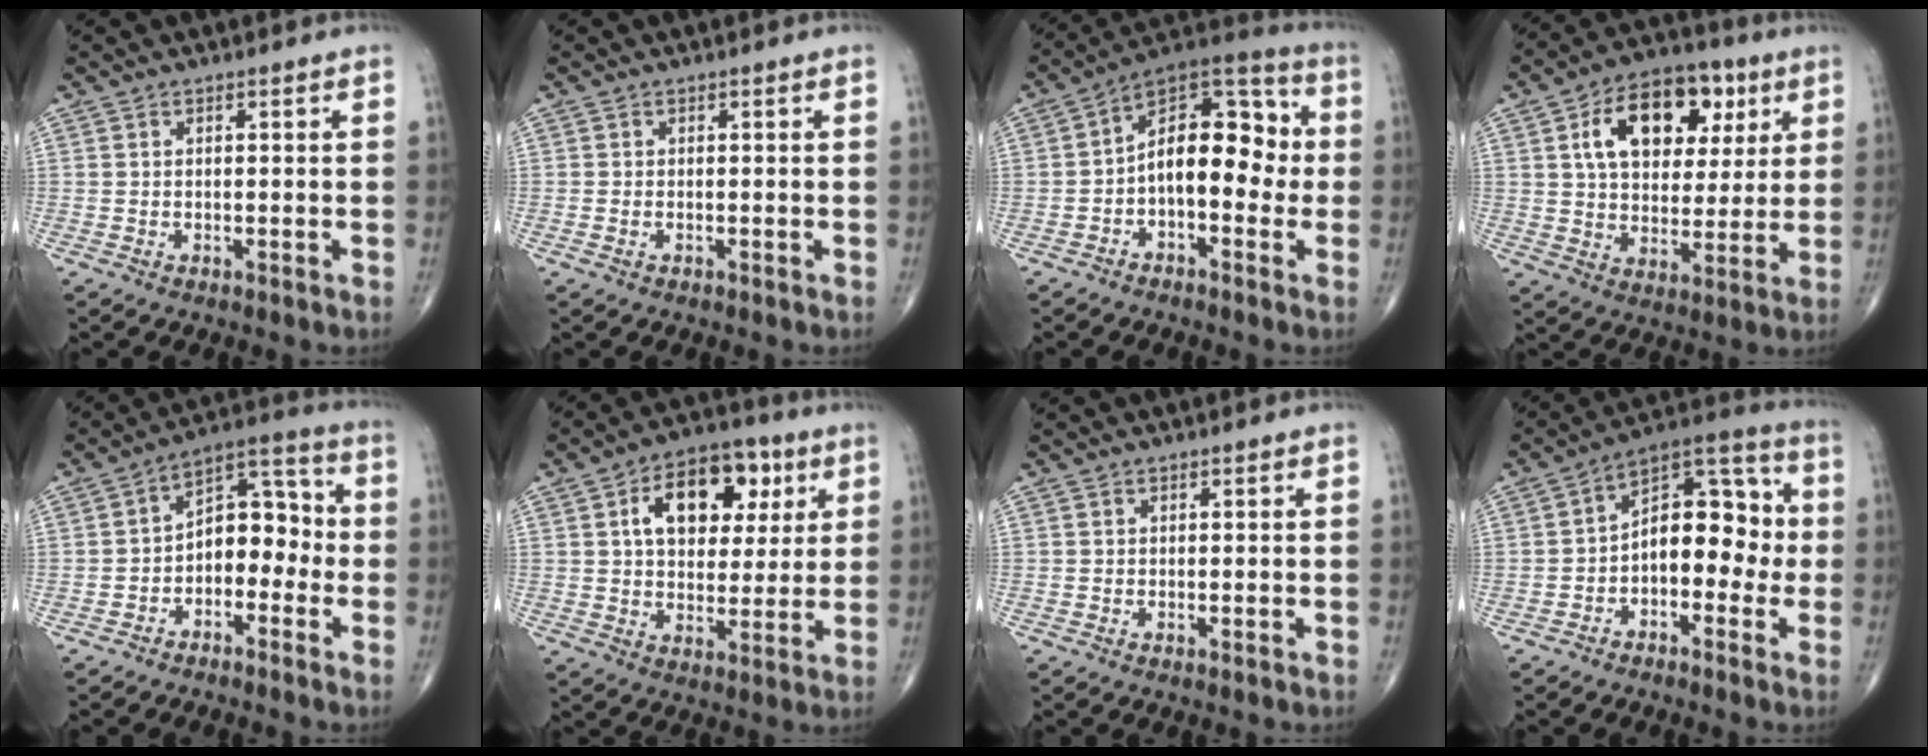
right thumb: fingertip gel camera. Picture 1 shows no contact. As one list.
[{"total": 0.6, "force": [-0.3, 0.4, 0.4], "torque": [-0.010, 0.000, -0.006]}, {"total": 14.7, "force": [-1.2, 8.3, 12.1], "torque": [-0.150, 0.049, -0.035]}, {"total": 18.6, "force": [6.4, 11.9, 12.8], "torque": [-0.170, 0.000, 0.099]}, {"total": 10.2, "force": [-2.3, 6.6, 7.5], "torque": [-0.075, 0.049, -0.051]}, {"total": 15.3, "force": [5.0, 9.6, 10.8], "torque": [-0.124, 0.003, 0.076]}, {"total": 0.0}, {"total": 12.8, "force": [-1.6, 7.8, 10.1], "torque": [-0.114, 0.048, -0.040]}]